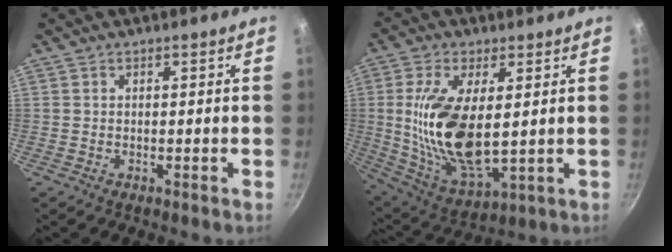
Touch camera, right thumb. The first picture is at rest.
{"total": 17.3, "force": [1.2, 7.8, 15.4], "torque": [-0.303, -0.022, 0.039]}